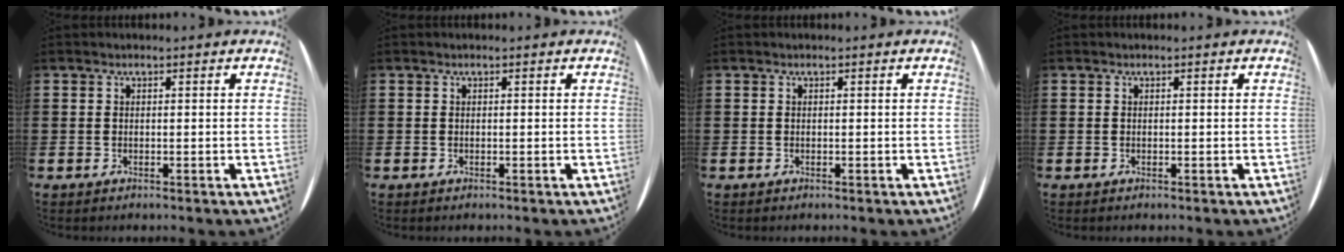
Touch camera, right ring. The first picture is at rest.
{"total": 0.0}
{"total": 0.0}
{"total": 0.0}